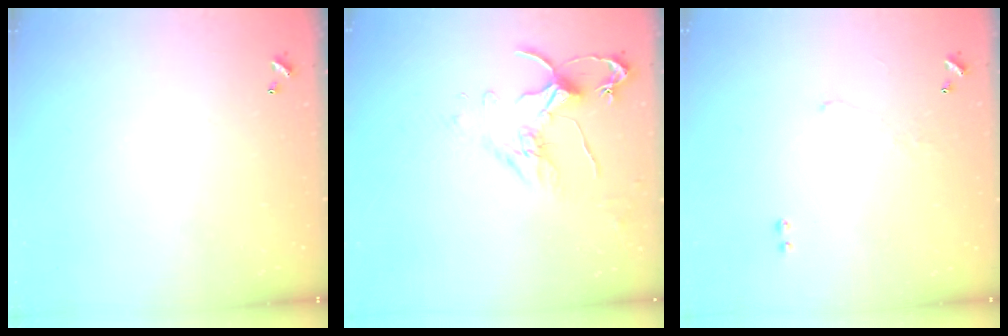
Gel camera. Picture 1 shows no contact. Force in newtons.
{"total": 3.4, "press": 3.4, "slide": 0.7}
{"total": 2.5, "press": 2.4, "slide": 0.7}